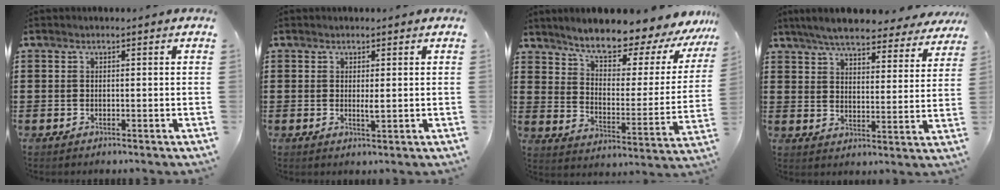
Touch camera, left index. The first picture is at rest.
{"total": 1.8, "force": [0.2, 0.3, 1.7], "torque": [-0.033, -0.002, 0.004]}
{"total": 8.6, "force": [7.4, 2.2, 3.9], "torque": [-0.087, -0.058, 0.119]}
{"total": 6.6, "force": [6.2, 0.5, 2.2], "torque": [-0.070, -0.032, 0.110]}